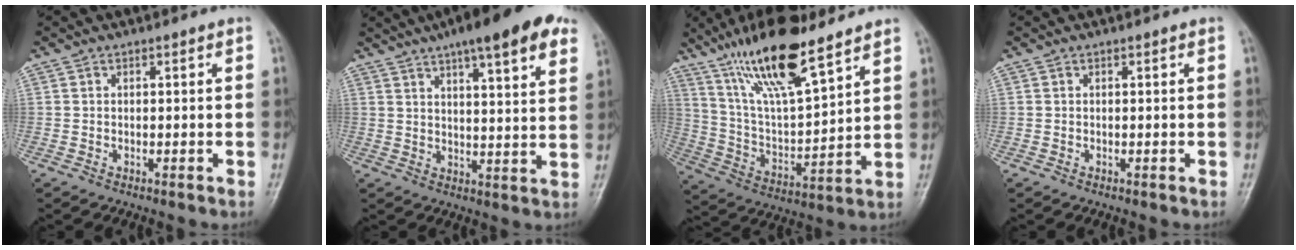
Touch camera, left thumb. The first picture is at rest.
{"total": 18.2, "force": [11.5, 4.2, 13.5], "torque": [-0.177, -0.014, 0.150]}
{"total": 18.8, "force": [13.0, 4.7, 12.8], "torque": [-0.210, -0.056, 0.246]}
{"total": 0.0}